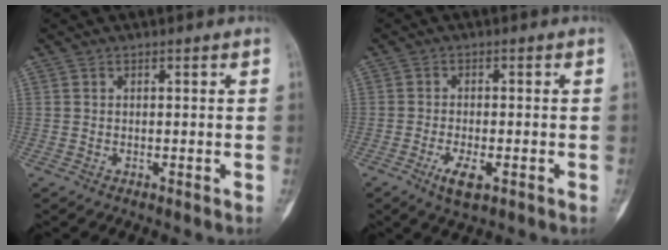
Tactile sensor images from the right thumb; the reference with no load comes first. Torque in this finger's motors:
{"motor_torque": [-0.30, 0.37, 0.18, 0.17, -0.01]}